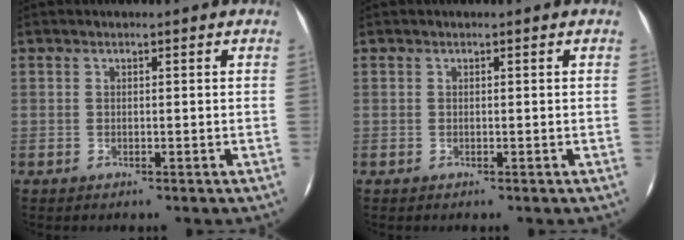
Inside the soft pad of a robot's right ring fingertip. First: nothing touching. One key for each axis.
{"total": 0.0}